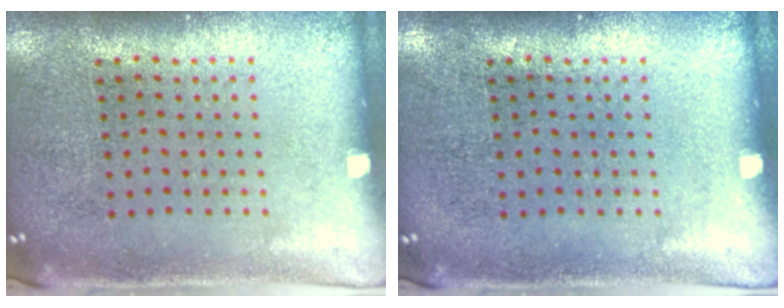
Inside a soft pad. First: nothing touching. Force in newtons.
{"total": 0.0}